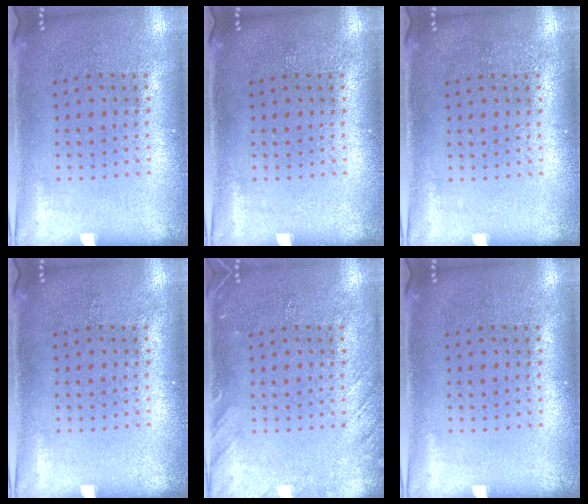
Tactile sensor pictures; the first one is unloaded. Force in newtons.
{"total": 0.0}
{"total": 0.0}
{"total": 0.0}
{"total": 1.8, "press": 1.8, "slide": 0.1}
{"total": 0.0}